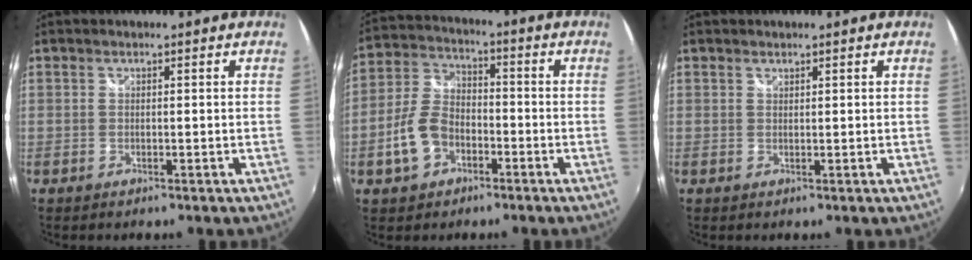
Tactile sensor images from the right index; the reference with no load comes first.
{"total": 9.3, "force": [-3.8, 6.3, 5.6], "torque": [-0.128, 0.018, -0.066]}
{"total": 0.5, "force": [0.5, 0.2, 0.0], "torque": [0.001, 0.000, 0.009]}